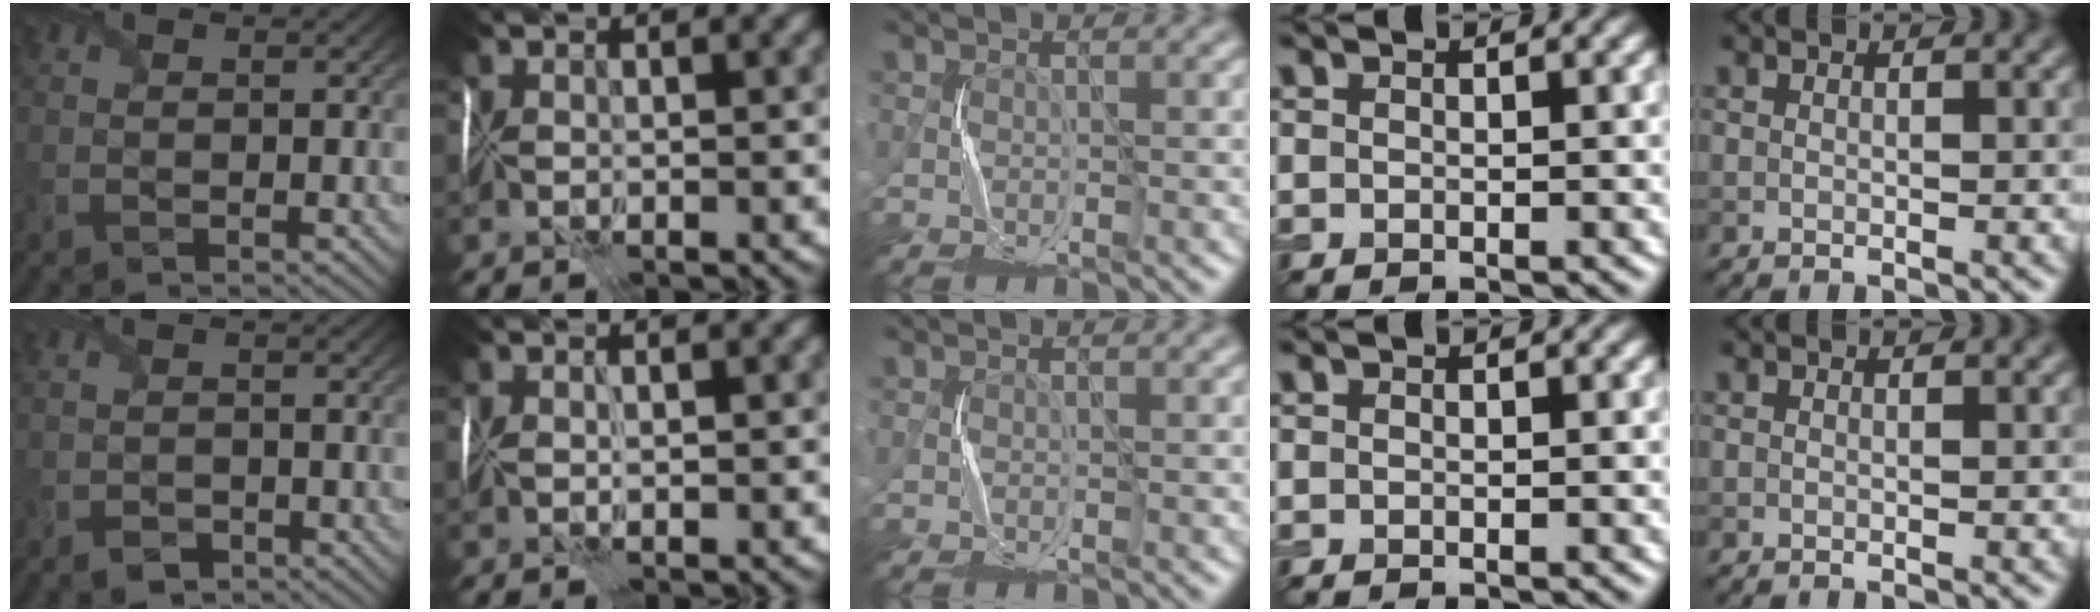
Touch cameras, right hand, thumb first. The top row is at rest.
{"thumb": {"total": 1.4, "force": [-1.1, 0.8, 0.3], "torque": [-0.011, -0.006, -0.023]}, "index": {"total": 0.9, "force": [0.1, -0.8, -0.3], "torque": [0.012, -0.003, 0.003]}}